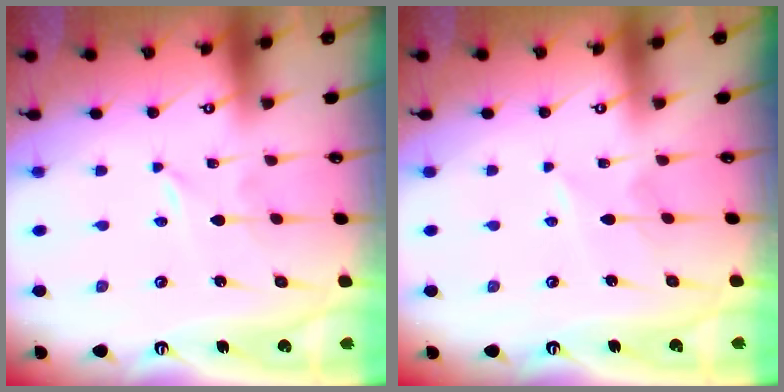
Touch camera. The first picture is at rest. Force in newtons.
{"total": 2.7, "press": 2.7, "slide": 0.4}